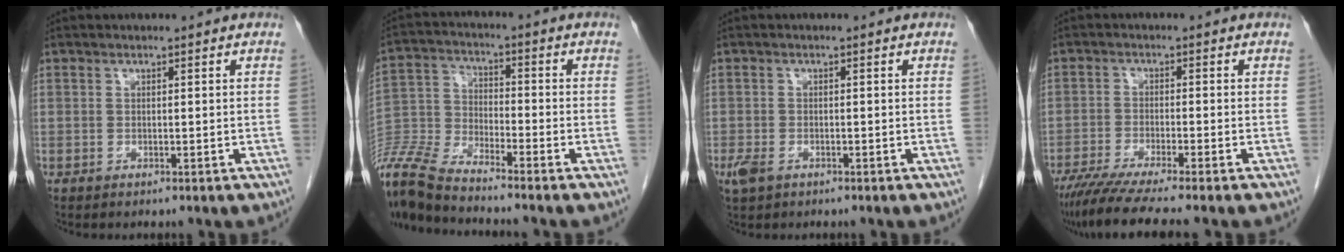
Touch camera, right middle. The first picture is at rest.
{"total": 11.7, "force": [-10.9, 0.0, 4.2], "torque": [-0.094, -0.014, -0.221]}
{"total": 2.6, "force": [-1.3, 1.5, 1.7], "torque": [-0.041, -0.004, -0.018]}
{"total": 9.7, "force": [-7.9, -0.9, 5.4], "torque": [-0.077, -0.029, -0.129]}